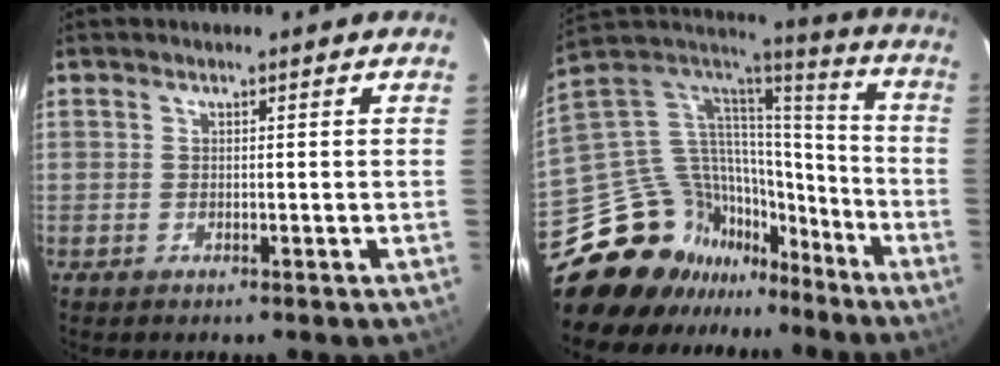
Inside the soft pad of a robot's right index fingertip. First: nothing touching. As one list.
[{"total": 29.0, "force": [-22.1, 15.5, 10.7], "torque": [-0.261, 0.038, -0.349]}]